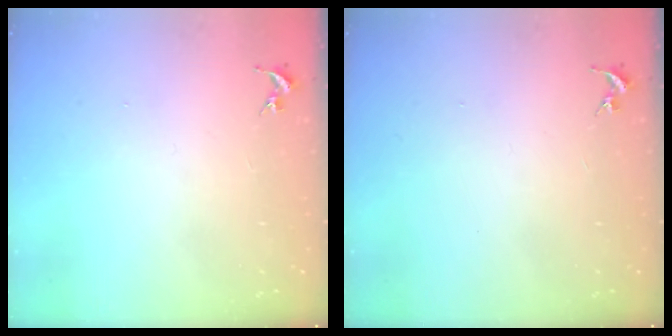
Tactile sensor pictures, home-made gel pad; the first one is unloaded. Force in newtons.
{"total": 0.0}